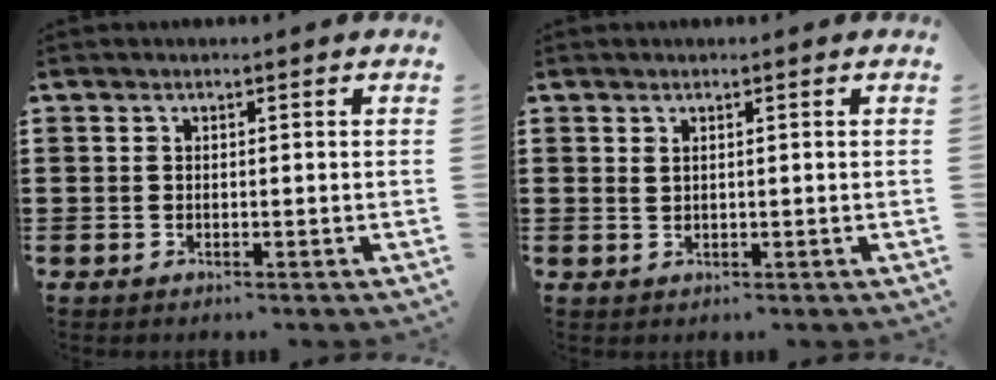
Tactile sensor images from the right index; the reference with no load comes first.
{"total": 0.9, "force": [0.5, 0.4, 0.6], "torque": [-0.014, 0.003, 0.009]}